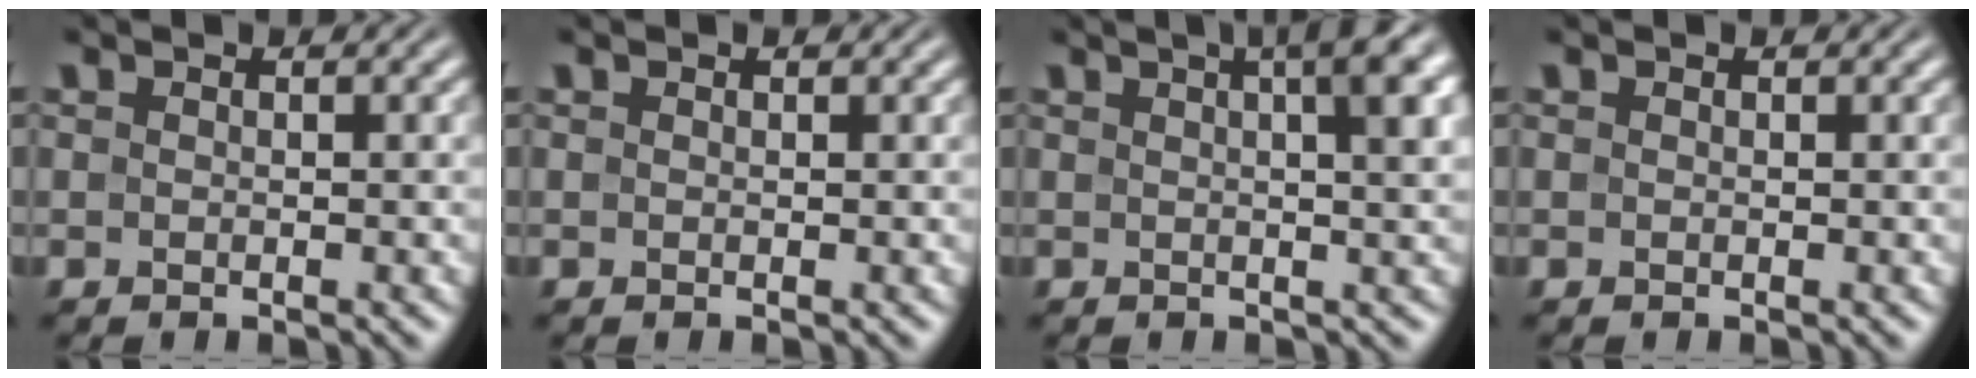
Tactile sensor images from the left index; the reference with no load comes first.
{"total": 0.0}
{"total": 6.7, "force": [2.5, 1.9, 5.9], "torque": [-0.045, 0.026, 0.022]}
{"total": 0.0}